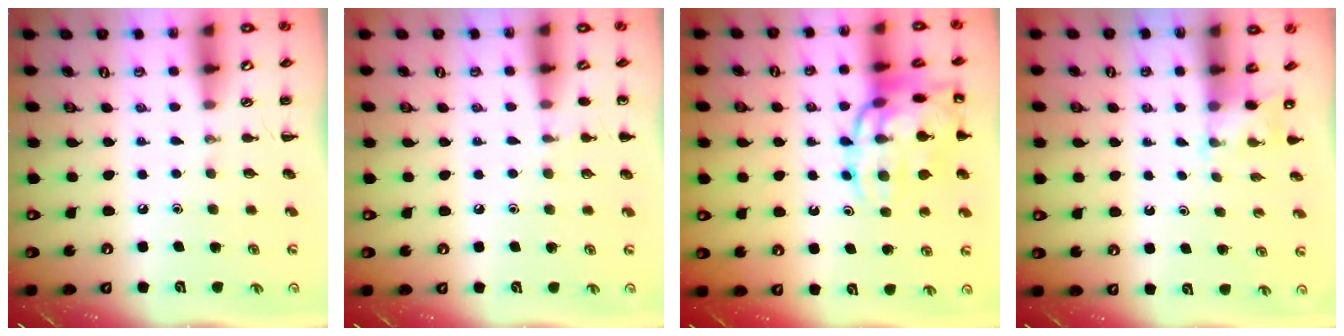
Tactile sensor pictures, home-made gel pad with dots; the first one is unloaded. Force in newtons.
{"total": 5.5, "press": 5.2, "slide": 1.8}
{"total": 18.1, "press": 18.0, "slide": 1.8}
{"total": 2.2, "press": 2.1, "slide": 0.7}